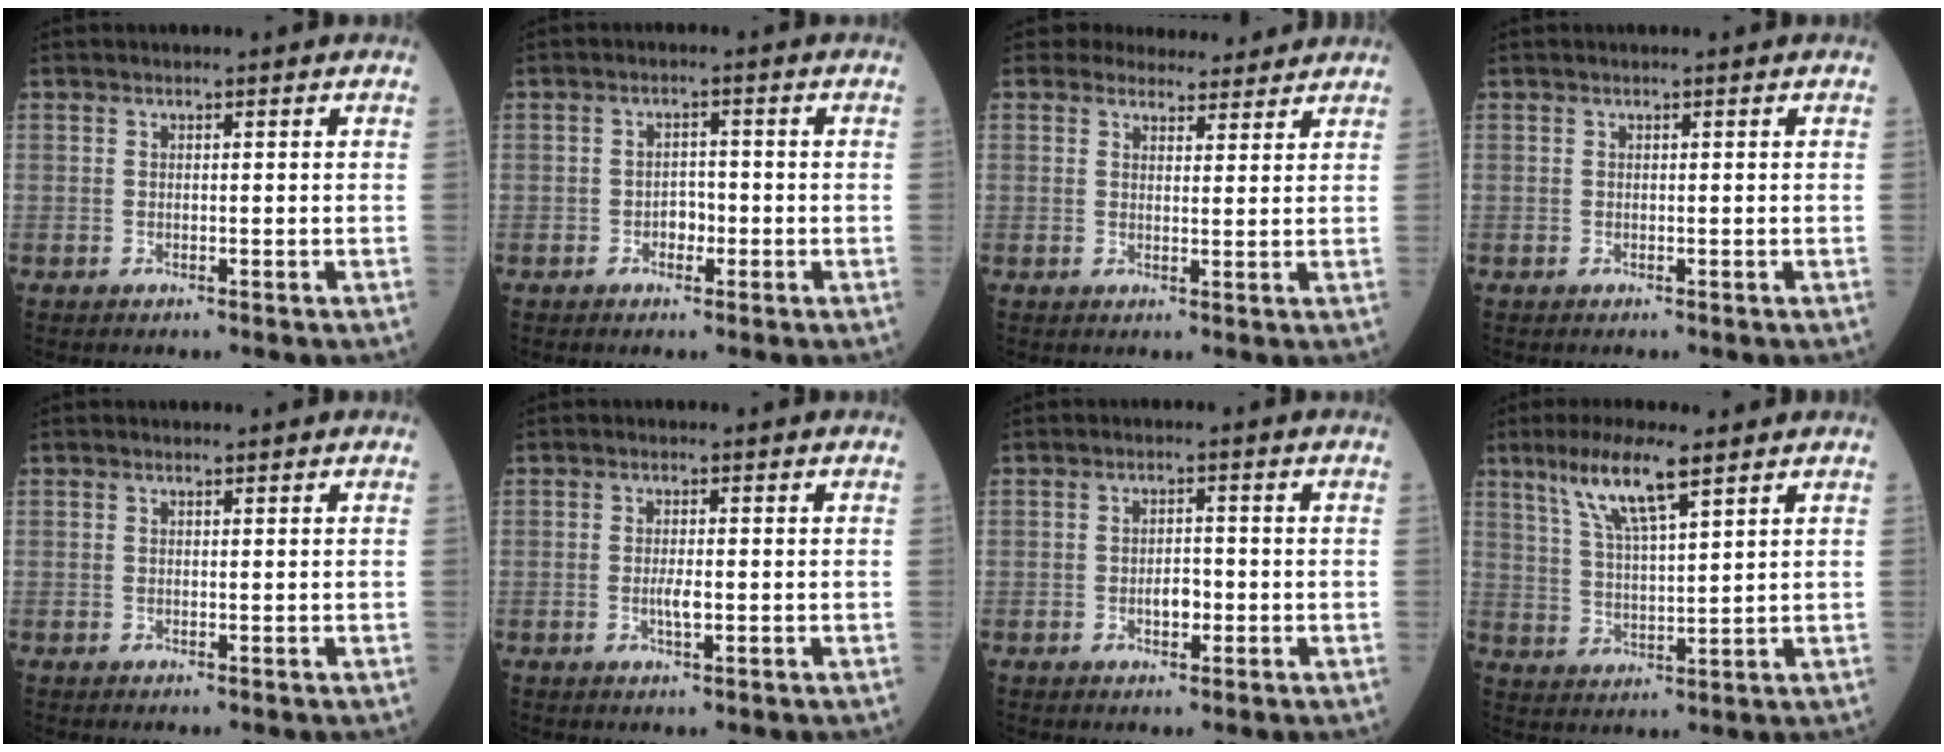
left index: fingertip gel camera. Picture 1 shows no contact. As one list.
[{"total": 2.4, "force": [-1.1, 1.5, 1.5], "torque": [-0.019, 0.005, -0.020]}, {"total": 6.8, "force": [6.4, 2.3, 0.5], "torque": [0.008, 0.004, 0.072]}, {"total": 0.0}, {"total": 0.0}, {"total": 2.2, "force": [-0.6, 0.5, 2.1], "torque": [-0.043, -0.002, -0.011]}, {"total": 2.9, "force": [-1.0, 1.5, 2.2], "torque": [-0.036, 0.002, -0.016]}, {"total": 8.6, "force": [5.4, 0.9, 6.6], "torque": [-0.134, 0.006, 0.105]}]